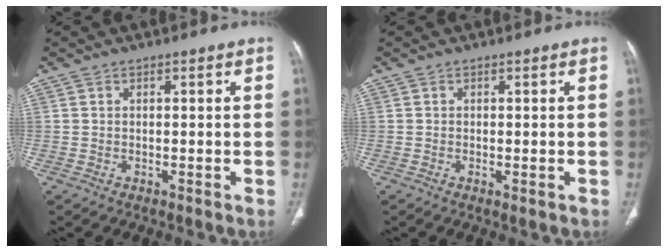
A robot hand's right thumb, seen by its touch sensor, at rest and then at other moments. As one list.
[{"total": 0.8, "force": [-0.3, 0.3, 0.7], "torque": [-0.014, -0.003, -0.003]}]